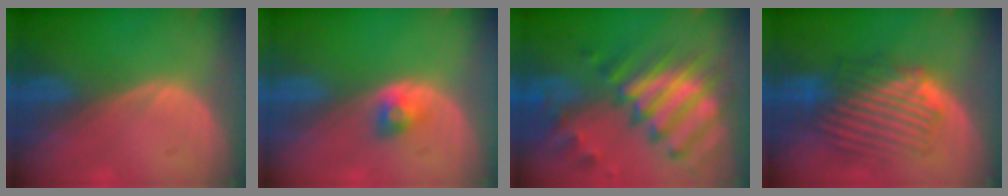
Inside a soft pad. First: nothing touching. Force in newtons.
{"total": 2.7, "press": 2.4, "slide": 1.1}
{"total": 12.8, "press": 10.6, "slide": 7.1}
{"total": 8.8, "press": 8.3, "slide": 2.8}